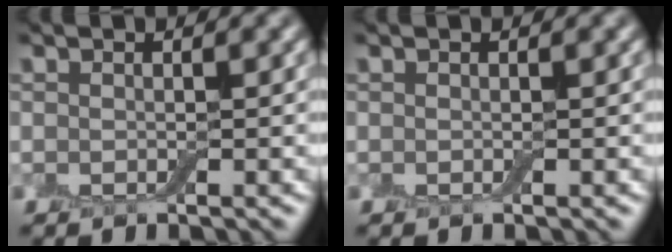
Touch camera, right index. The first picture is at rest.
{"total": 0.0}